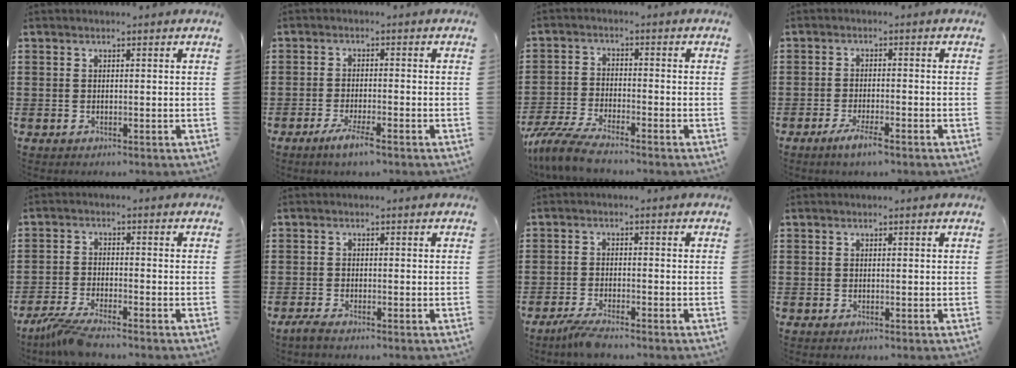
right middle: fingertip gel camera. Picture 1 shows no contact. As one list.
[{"total": 3.5, "force": [-2.4, 0.2, 2.5], "torque": [-0.047, -0.002, -0.043]}, {"total": 5.6, "force": [-5.1, 0.6, 2.3], "torque": [-0.066, -0.008, -0.104]}, {"total": 3.6, "force": [-2.4, 0.5, 2.6], "torque": [-0.047, 0.000, -0.043]}, {"total": 4.4, "force": [-3.9, 0.0, 2.1], "torque": [-0.055, -0.014, -0.078]}, {"total": 1.5, "force": [-1.4, 0.2, 0.6], "torque": [-0.013, 0.004, -0.027]}, {"total": 3.0, "force": [-2.6, 0.0, 1.5], "torque": [-0.040, -0.005, -0.052]}, {"total": 0.0}]